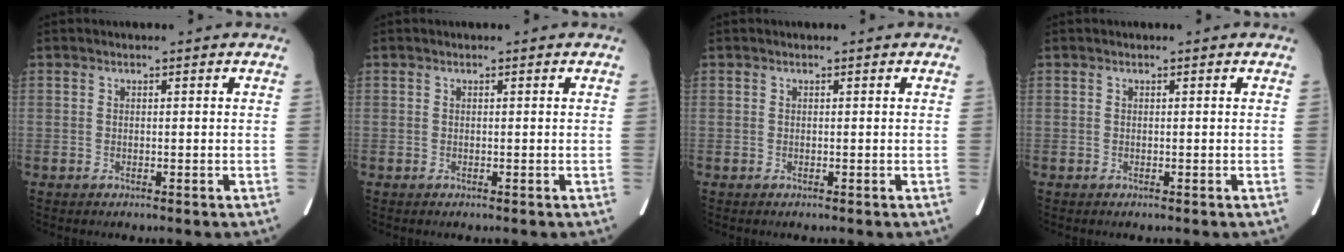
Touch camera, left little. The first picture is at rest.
{"total": 0.0}
{"total": 0.0}
{"total": 0.0}